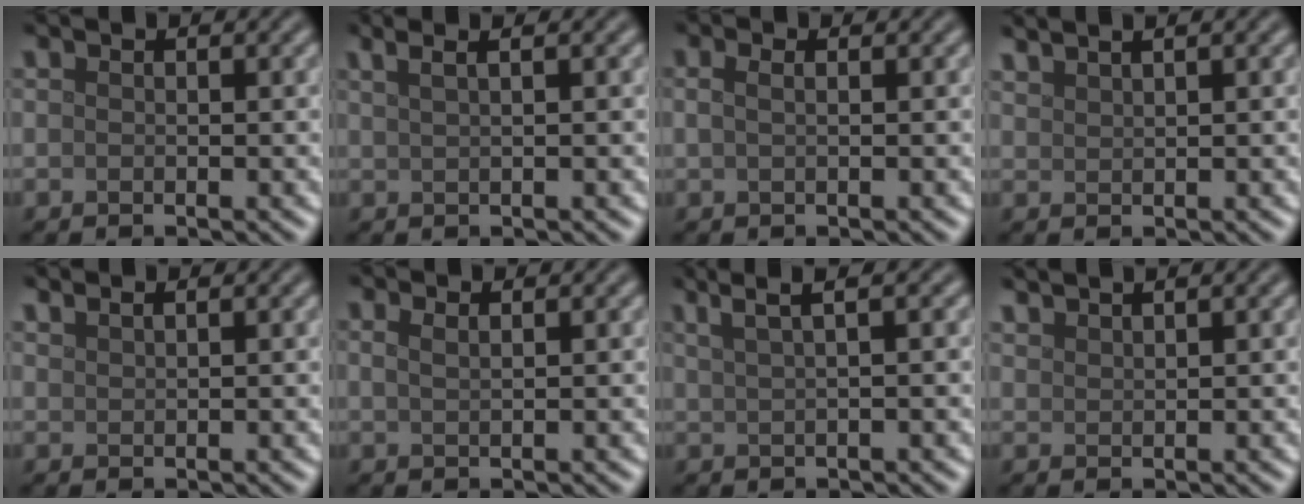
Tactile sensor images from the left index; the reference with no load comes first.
{"total": 4.6, "force": [2.6, 2.2, 3.1], "torque": [-0.022, 0.033, 0.007]}
{"total": 2.4, "force": [1.1, 1.3, 1.7], "torque": [-0.017, 0.009, -0.005]}
{"total": 2.9, "force": [2.3, 0.9, 1.6], "torque": [-0.008, 0.014, 0.018]}
{"total": 1.0, "force": [1.0, 0.1, 0.2], "torque": [-0.005, 0.000, 0.018]}
{"total": 1.6, "force": [0.9, 0.7, 1.1], "torque": [-0.010, 0.003, 0.003]}
{"total": 4.5, "force": [2.9, 1.3, 3.2], "torque": [-0.040, 0.018, 0.022]}
{"total": 2.1, "force": [1.9, 0.4, 0.8], "torque": [-0.009, 0.009, 0.029]}